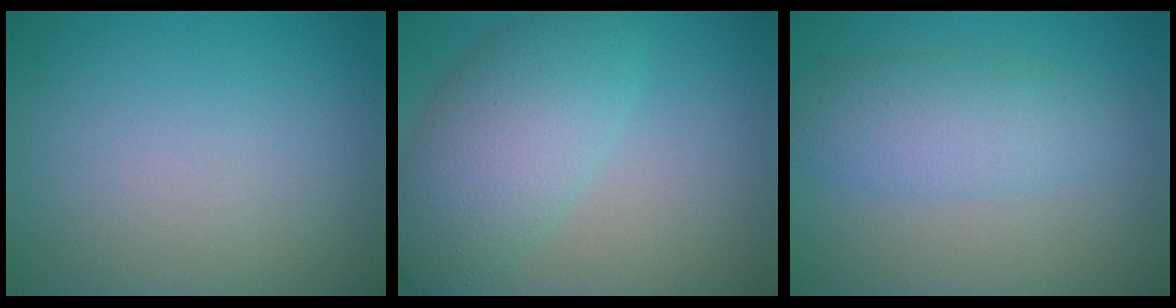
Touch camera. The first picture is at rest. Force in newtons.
{"total": 6.3, "press": 6.3, "slide": 0.2}
{"total": 4.0, "press": 4.0, "slide": 0.1}